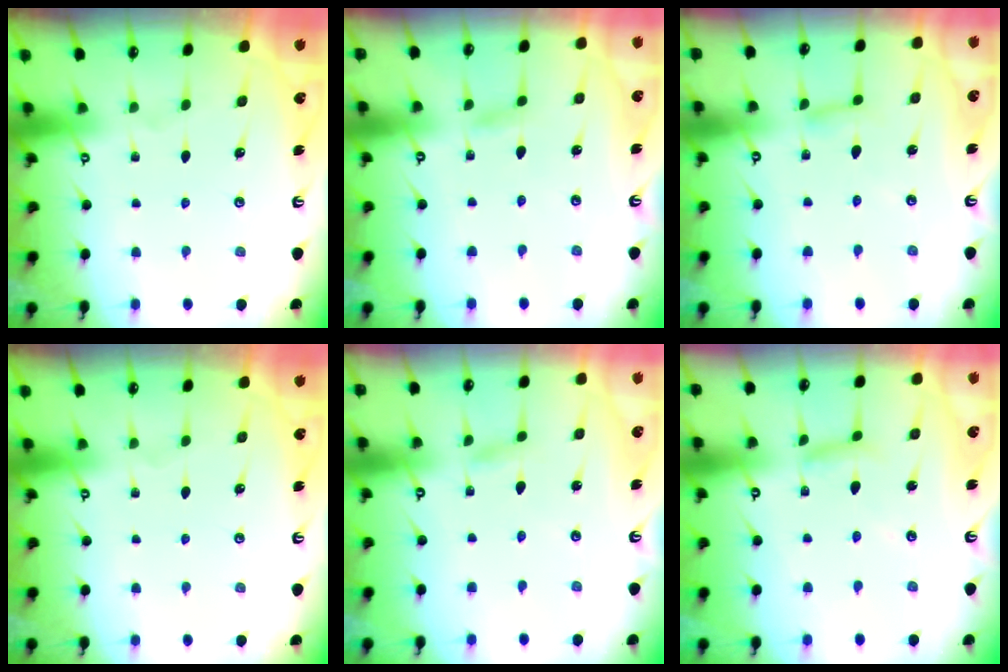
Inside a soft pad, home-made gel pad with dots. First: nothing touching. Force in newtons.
{"total": 2.8, "press": 2.8, "slide": 0.4}
{"total": 2.8, "press": 2.8, "slide": 0.2}
{"total": 0.0}
{"total": 1.5, "press": 1.5, "slide": 0.1}
{"total": 7.2, "press": 7.2, "slide": 0.5}